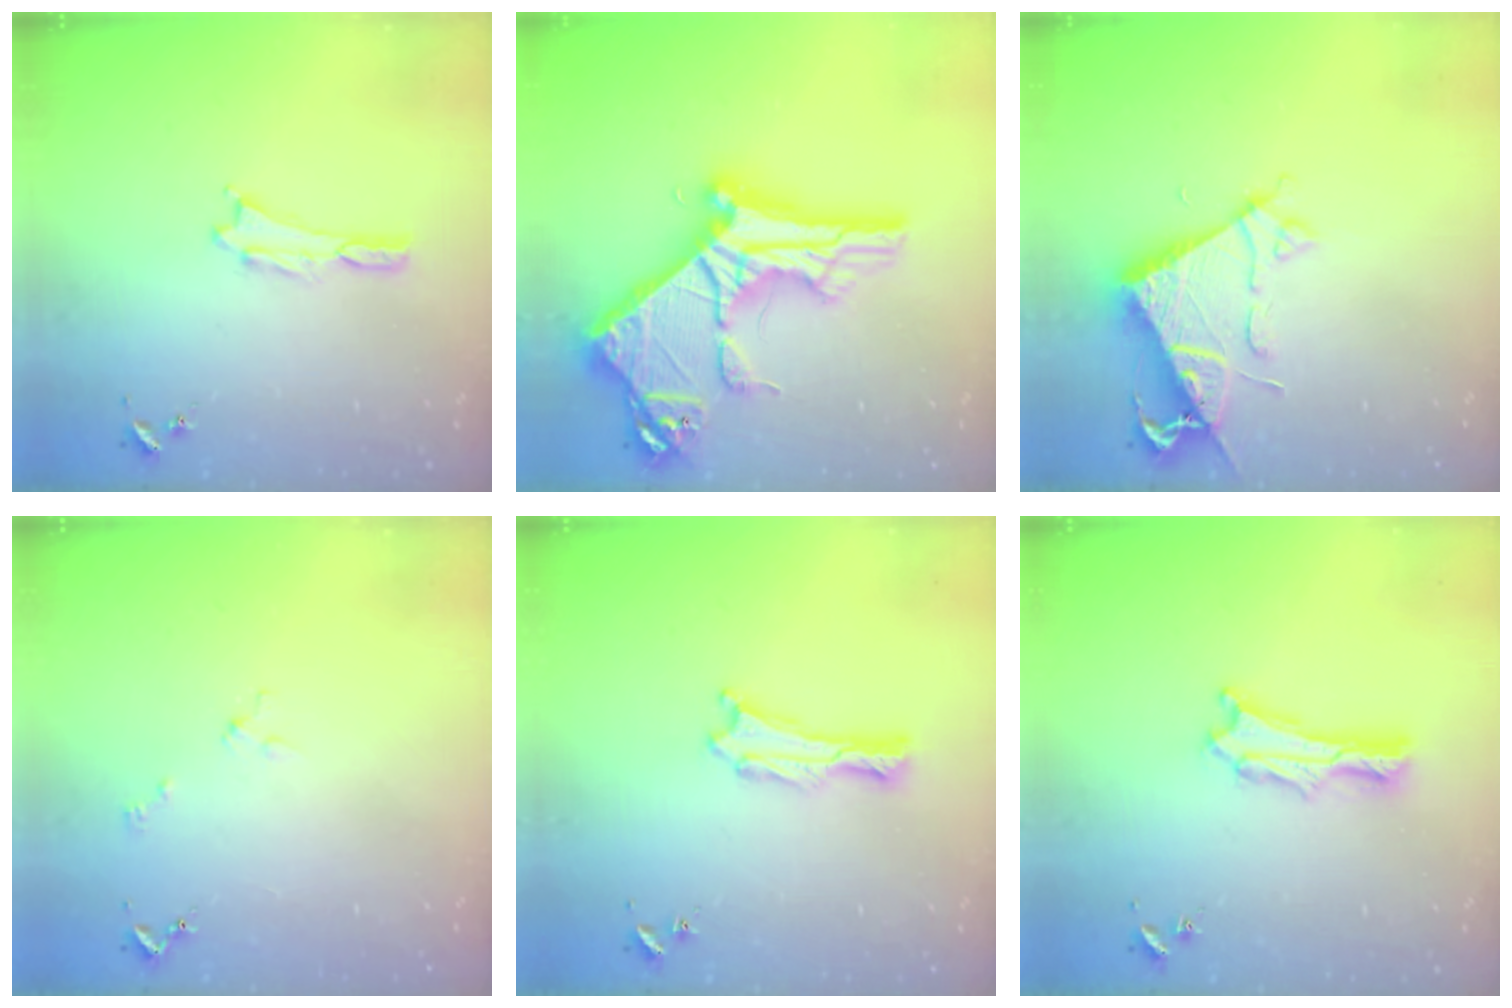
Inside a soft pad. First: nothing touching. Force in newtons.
{"total": 14.0, "press": 13.9, "slide": 1.4}
{"total": 6.5, "press": 6.5, "slide": 0.7}
{"total": 2.0, "press": 2.0, "slide": 0.2}
{"total": 0.8, "press": 0.7, "slide": 0.2}
{"total": 1.9, "press": 1.9, "slide": 0.2}